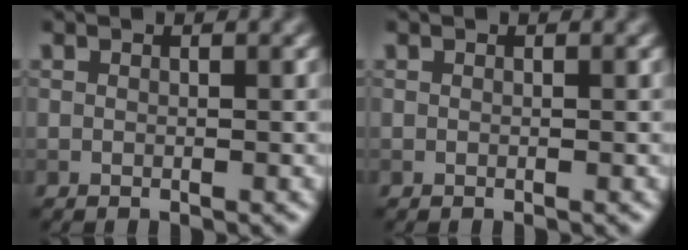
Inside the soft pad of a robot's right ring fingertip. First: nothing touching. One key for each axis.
{"total": 0.0}